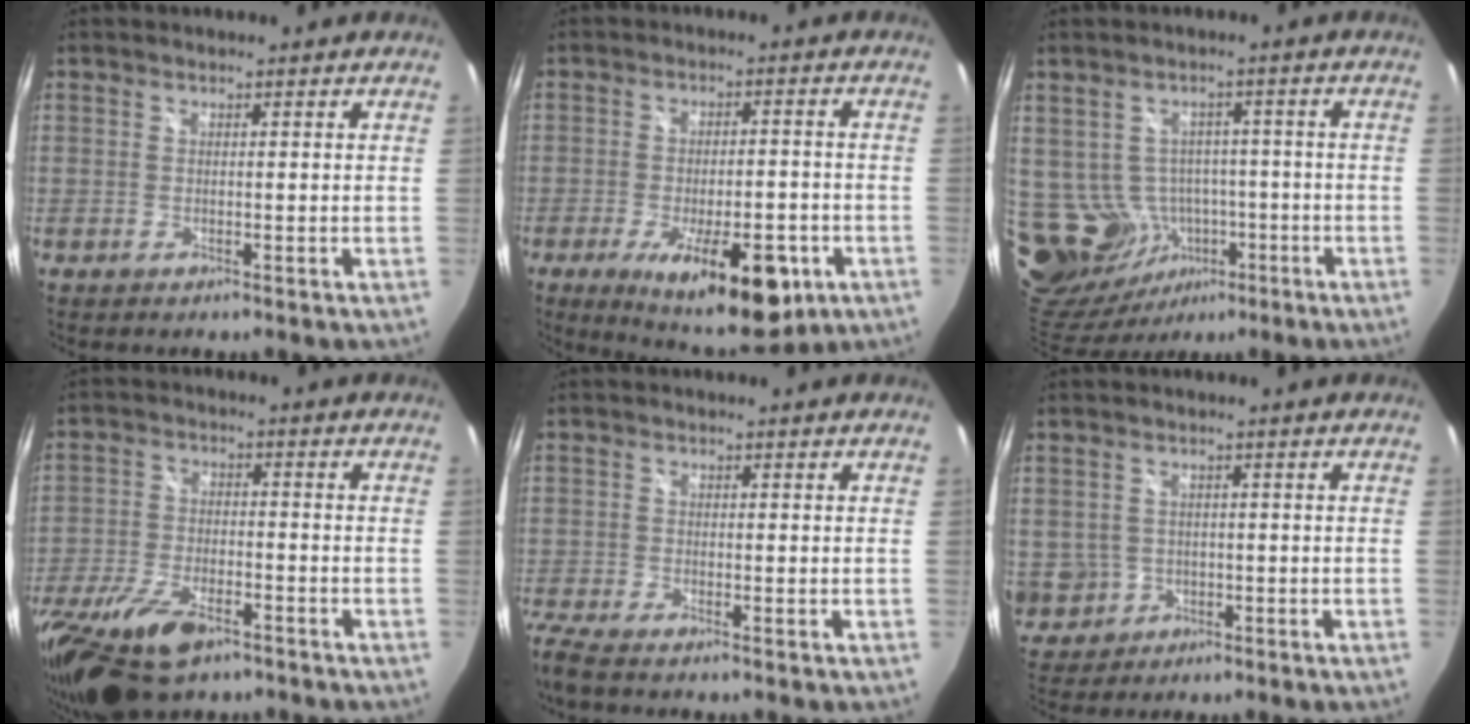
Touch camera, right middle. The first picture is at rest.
{"total": 15.9, "force": [-7.8, 6.3, 12.3], "torque": [-0.198, -0.025, -0.098]}
{"total": 11.4, "force": [-2.6, 9.7, 5.6], "torque": [-0.130, -0.001, -0.009]}
{"total": 15.1, "force": [-9.8, 7.0, 9.2], "torque": [-0.218, -0.034, -0.180]}
{"total": 4.0, "force": [-3.5, 0.4, 1.9], "torque": [-0.061, -0.016, -0.070]}
{"total": 7.3, "force": [-0.9, 6.9, 2.3], "torque": [-0.068, 0.001, 0.005]}